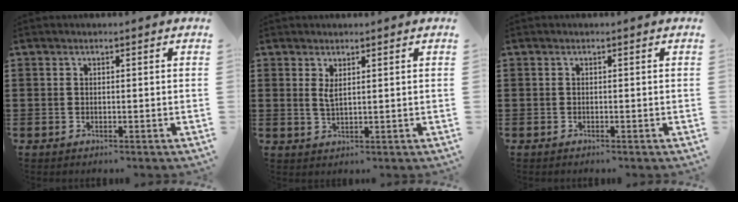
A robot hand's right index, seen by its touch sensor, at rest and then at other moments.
{"total": 2.0, "force": [1.1, 0.6, 1.6], "torque": [-0.034, 0.002, 0.020]}
{"total": 0.0}